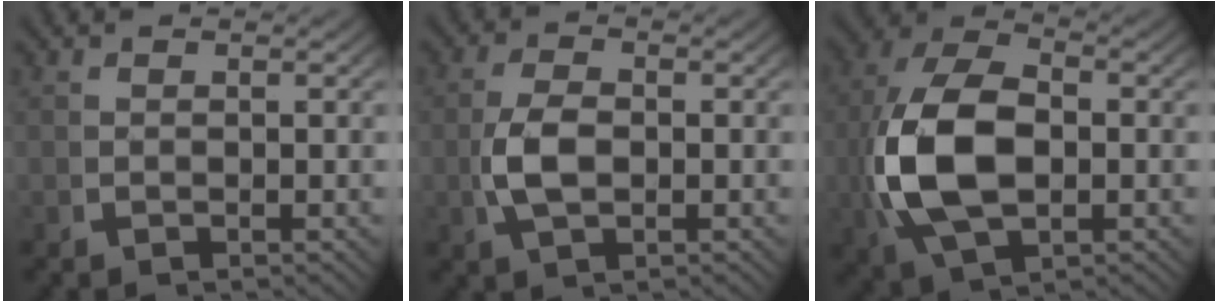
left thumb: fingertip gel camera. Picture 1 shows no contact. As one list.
[{"total": 4.1, "force": [-0.2, 2.5, 3.2], "torque": [-0.084, -0.011, 0.002]}, {"total": 12.5, "force": [-0.6, 8.2, 9.4], "torque": [-0.242, -0.036, 0.008]}]